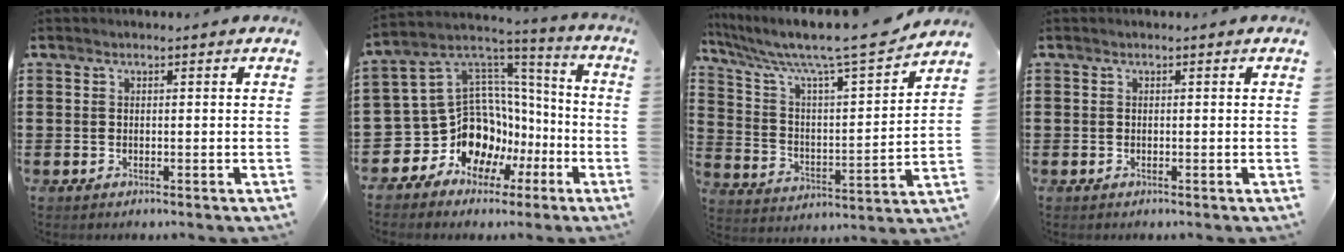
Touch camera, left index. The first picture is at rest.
{"total": 12.8, "force": [-3.9, 11.3, 4.7], "torque": [-0.142, -0.016, -0.055]}
{"total": 10.1, "force": [8.6, 0.6, 5.2], "torque": [-0.137, -0.060, 0.140]}
{"total": 0.0}